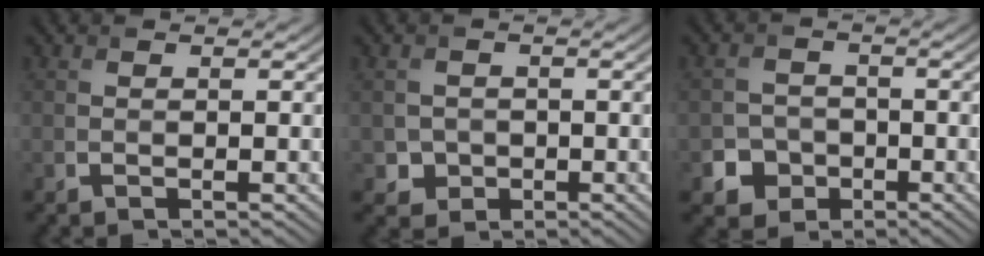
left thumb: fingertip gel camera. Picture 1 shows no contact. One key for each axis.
{"total": 2.4, "fx": -0.6, "fy": 2.2, "fz": 0.5, "tx": -0.011, "ty": -0.006, "tz": -0.012}
{"total": 4.2, "fx": -1.9, "fy": 3.6, "fz": 1.0, "tx": -0.011, "ty": -0.001, "tz": -0.047}